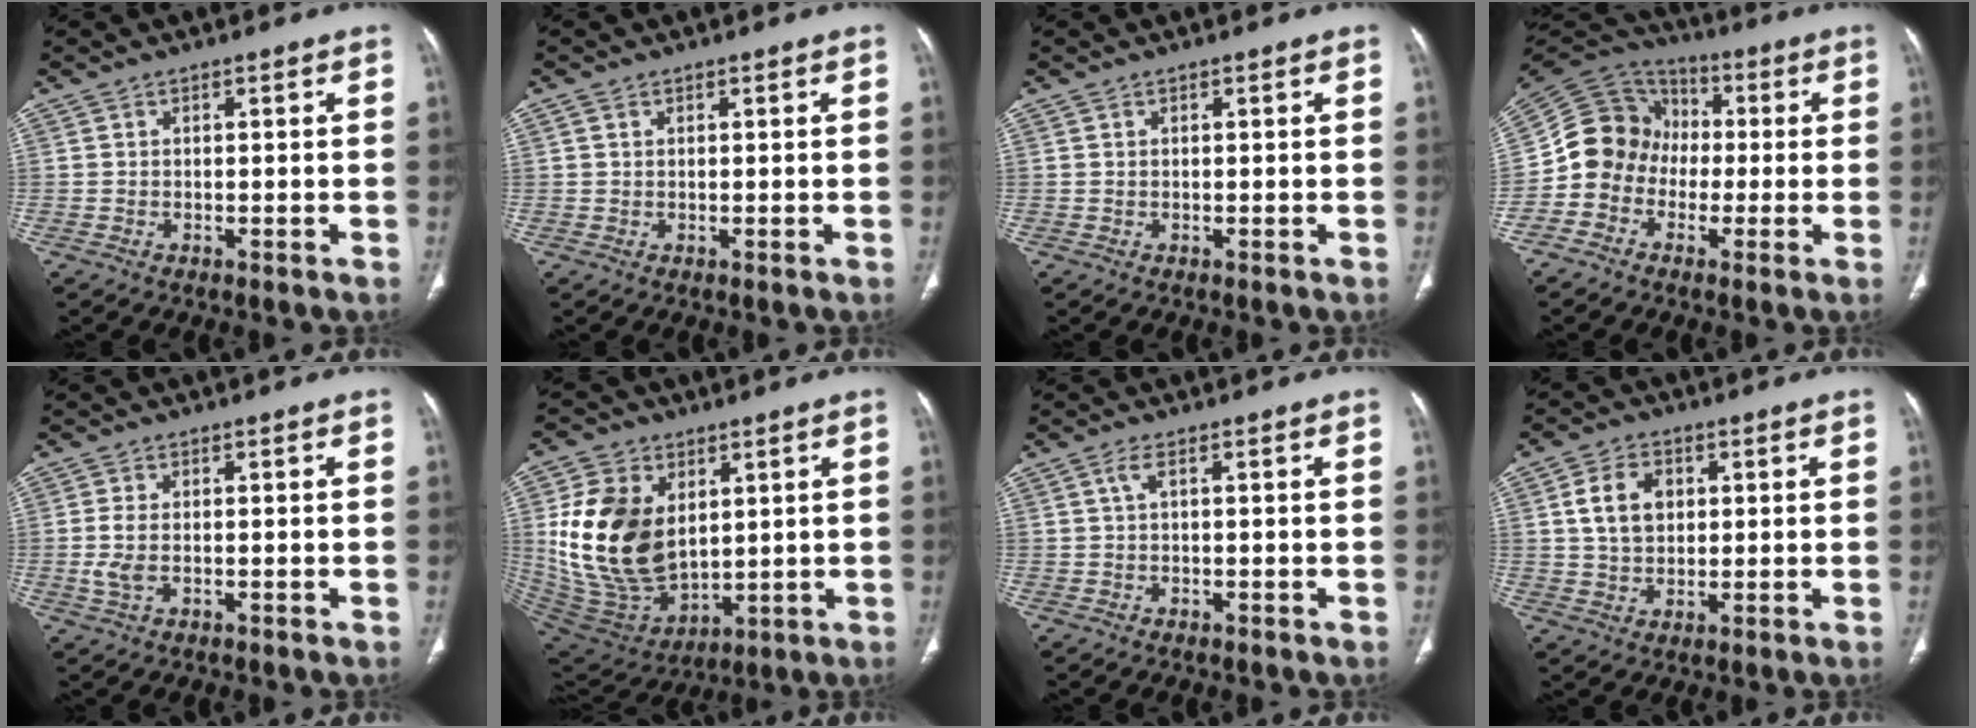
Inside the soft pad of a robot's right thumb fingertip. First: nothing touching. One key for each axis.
{"total": 0.7, "fx": 0.3, "fy": 0.5, "fz": 0.3, "tx": -0.004, "ty": 0.002, "tz": 0.005}
{"total": 0.0}
{"total": 12.2, "fx": -2.5, "fy": 11.0, "fz": 4.6, "tx": -0.065, "ty": 0.055, "tz": -0.058}
{"total": 3.3, "fx": -0.6, "fy": 1.6, "fz": 2.8, "tx": -0.070, "ty": -0.001, "tz": -0.014}
{"total": 20.0, "fx": 3.7, "fy": 13.5, "fz": 14.3, "tx": -0.257, "ty": -0.026, "tz": 0.093}
{"total": 1.3, "fx": 0.2, "fy": 0.3, "fz": 1.2, "tx": -0.029, "ty": 0.008, "tz": 0.002}
{"total": 7.5, "fx": 1.7, "fy": 5.4, "fz": 4.9, "tx": -0.070, "ty": -0.001, "tz": 0.030}